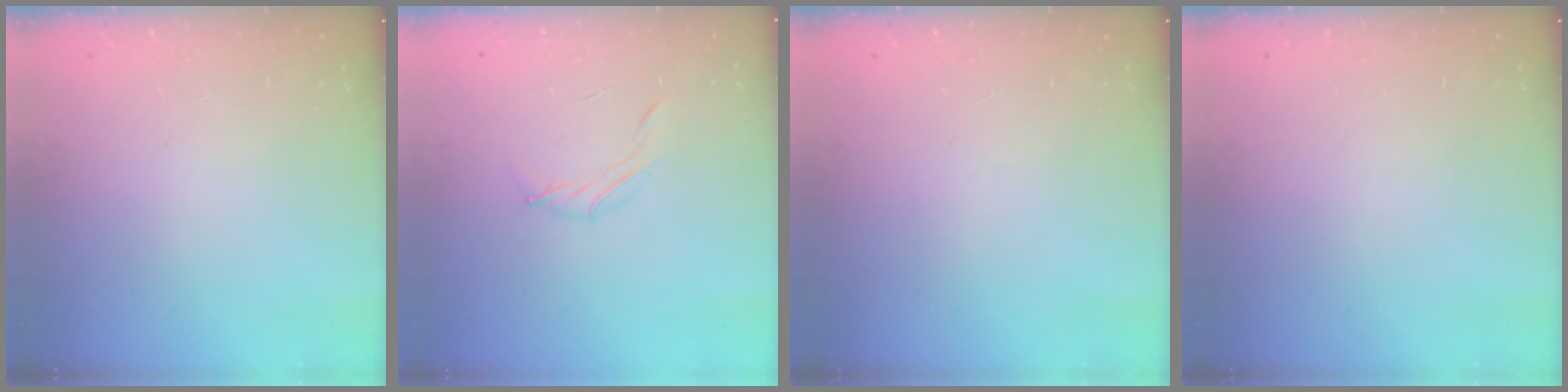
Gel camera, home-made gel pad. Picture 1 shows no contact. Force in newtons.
{"total": 4.2, "press": 4.0, "slide": 1.2}
{"total": 0.0}
{"total": 0.0}